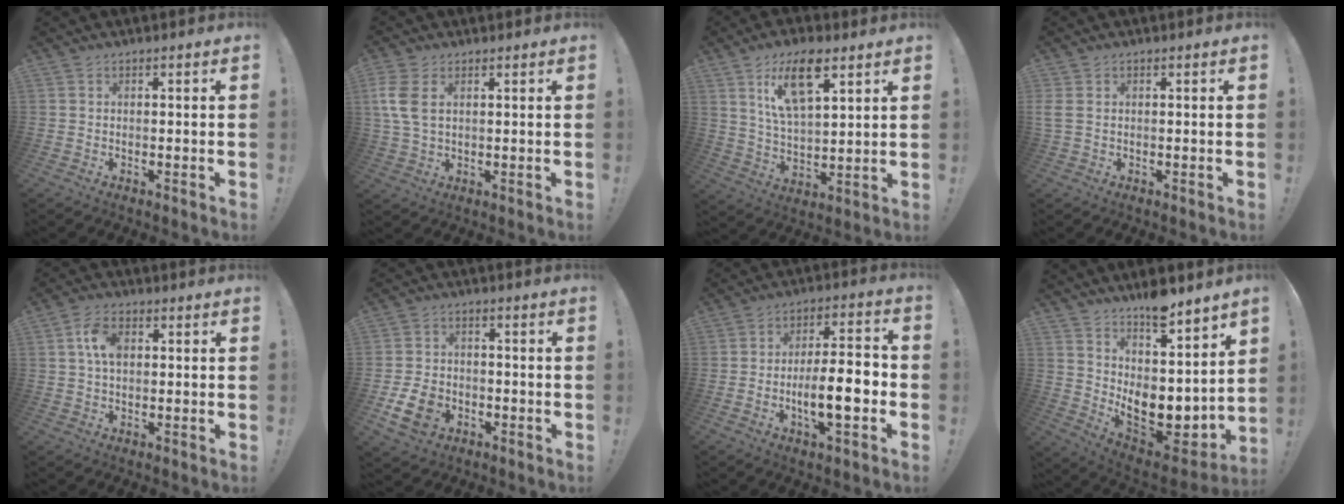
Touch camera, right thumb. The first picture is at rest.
{"total": 7.7, "force": [2.3, 4.8, 5.6], "torque": [-0.131, -0.002, 0.045]}
{"total": 14.0, "force": [7.5, 5.9, 10.3], "torque": [-0.186, -0.015, 0.131]}
{"total": 1.8, "force": [0.5, 1.0, 1.5], "torque": [-0.032, 0.005, 0.013]}
{"total": 7.2, "force": [1.3, 4.5, 5.4], "torque": [-0.091, 0.011, 0.027]}
{"total": 10.7, "force": [-4.7, 7.7, 5.8], "torque": [-0.098, 0.029, -0.083]}
{"total": 13.3, "force": [-4.3, 3.8, 12.0], "torque": [-0.197, 0.008, -0.077]}
{"total": 14.0, "force": [2.6, 8.6, 10.8], "torque": [-0.130, -0.045, 0.056]}